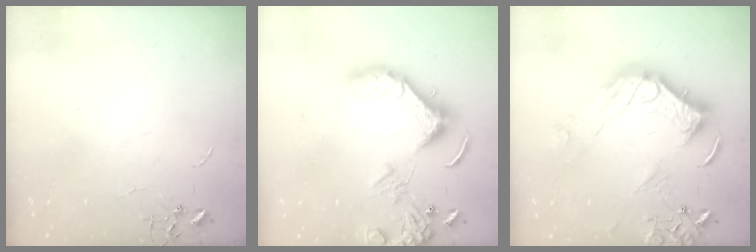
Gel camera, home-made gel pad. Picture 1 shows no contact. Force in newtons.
{"total": 15.6, "press": 15.2, "slide": 3.3}
{"total": 18.6, "press": 18.5, "slide": 1.9}